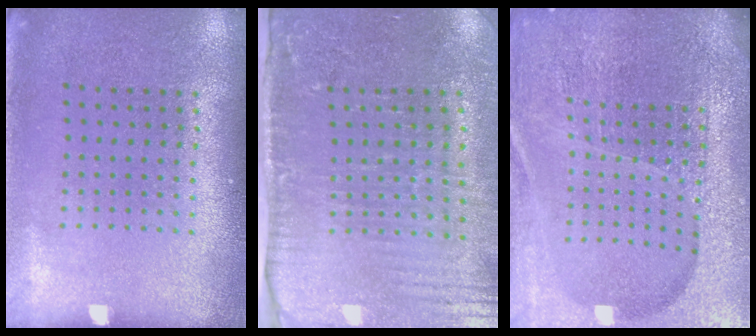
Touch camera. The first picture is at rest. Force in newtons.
{"total": 4.5, "press": 3.7, "slide": 2.4}
{"total": 6.1, "press": 5.4, "slide": 2.9}